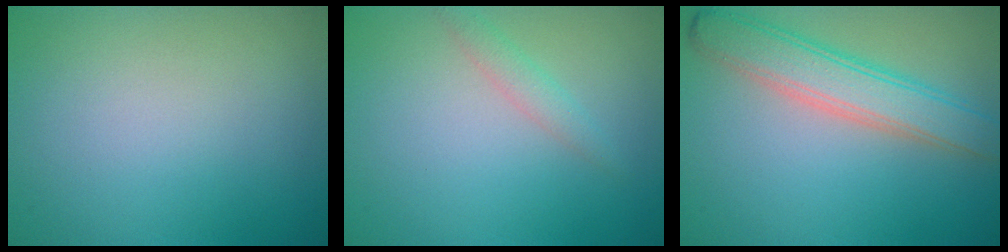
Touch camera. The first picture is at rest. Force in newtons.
{"total": 1.4, "press": 1.4, "slide": 0.1}
{"total": 4.8, "press": 4.8, "slide": 0.2}